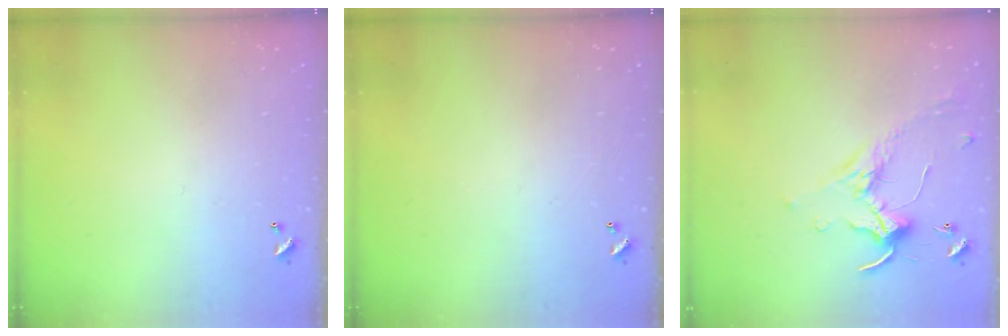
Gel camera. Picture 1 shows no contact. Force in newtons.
{"total": 0.0}
{"total": 0.0}